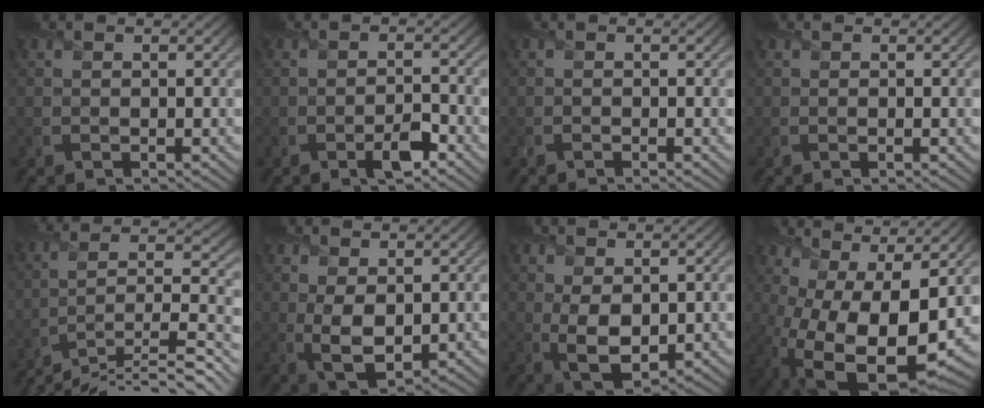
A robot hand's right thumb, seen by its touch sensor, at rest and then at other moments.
{"total": 3.1, "force": [-1.8, 1.1, 2.3], "torque": [-0.040, 0.001, -0.034]}
{"total": 0.7, "force": [-0.3, 0.1, 0.6], "torque": [-0.007, 0.000, -0.011]}
{"total": 0.0}
{"total": 14.1, "force": [-10.9, 2.7, 8.6], "torque": [-0.137, 0.010, -0.170]}
{"total": 5.0, "force": [1.0, 2.6, 4.1], "torque": [-0.099, -0.005, 0.025]}
{"total": 5.3, "force": [0.7, 2.9, 4.3], "torque": [-0.102, -0.005, 0.019]}
{"total": 17.4, "force": [-1.7, 8.3, 15.3], "torque": [-0.259, -0.047, 0.005]}